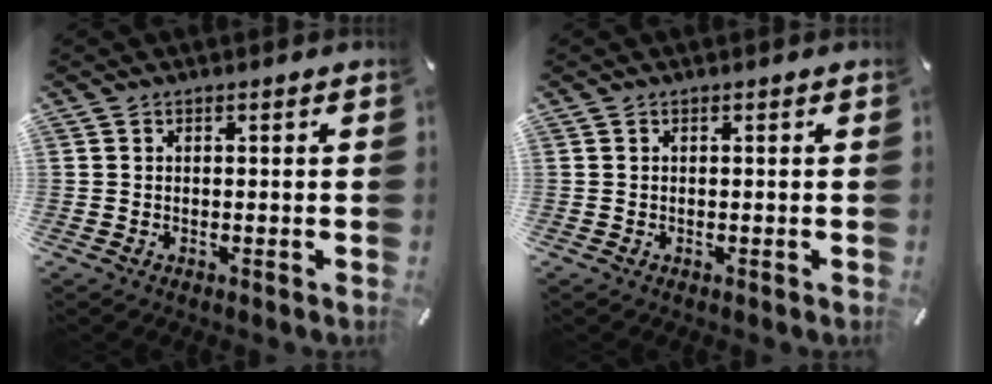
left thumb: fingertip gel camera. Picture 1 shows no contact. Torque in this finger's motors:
{"motor_torque": [0.00, 0.00, 0.00, 0.00, 0.00]}